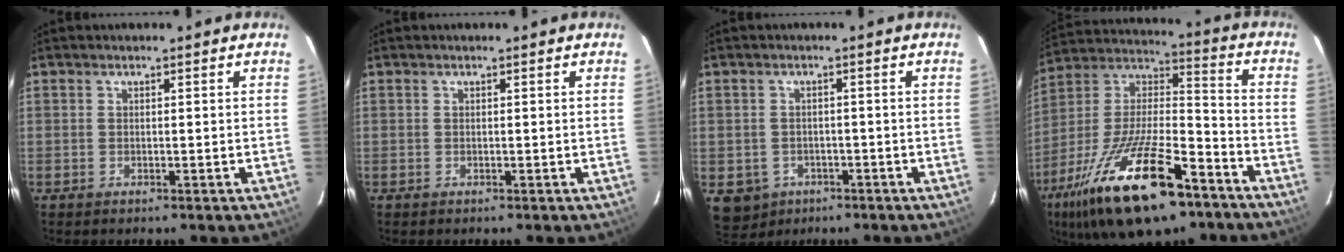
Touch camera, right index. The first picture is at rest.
{"total": 0.0}
{"total": 5.9, "force": [-2.3, 5.2, 1.5], "torque": [-0.036, 0.008, -0.022]}
{"total": 26.5, "force": [-16.0, 9.4, 18.9], "torque": [-0.360, -0.021, -0.269]}